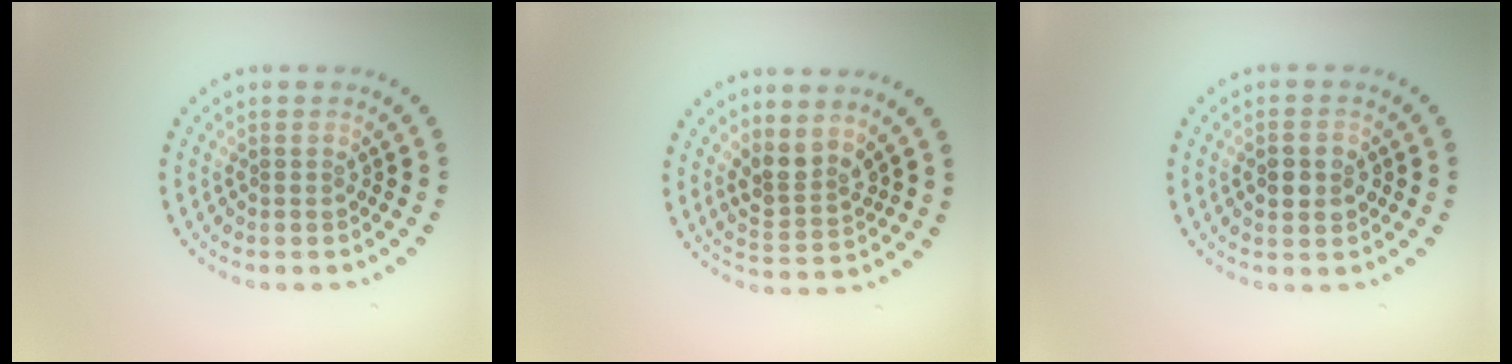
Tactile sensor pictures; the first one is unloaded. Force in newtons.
{"total": 2.7, "press": 2.2, "slide": 1.5}
{"total": 2.4, "press": 2.4, "slide": 0.3}